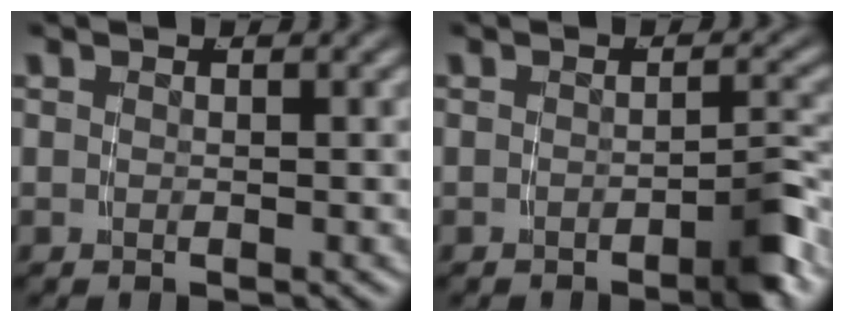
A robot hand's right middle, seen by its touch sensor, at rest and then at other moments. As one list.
[{"total": 2.6, "force": [-1.6, 0.3, 2.0], "torque": [-0.025, 0.002, -0.032]}]